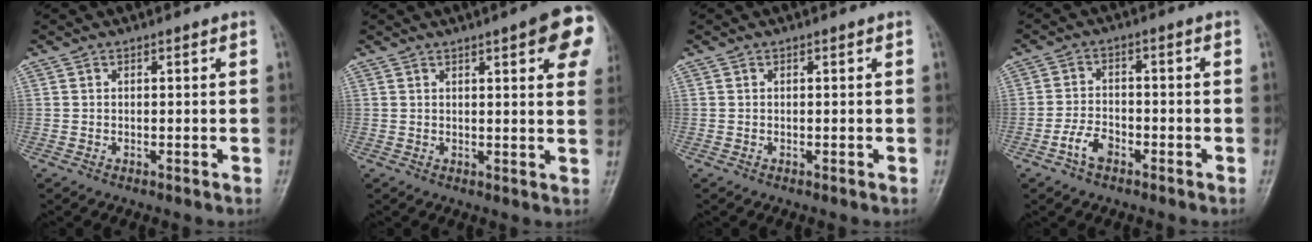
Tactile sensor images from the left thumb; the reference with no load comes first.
{"total": 10.9, "force": [4.8, 2.6, 9.4], "torque": [-0.089, -0.010, 0.051]}
{"total": 0.0}
{"total": 4.5, "force": [-2.7, 2.6, 2.6], "torque": [-0.046, 0.021, -0.053]}